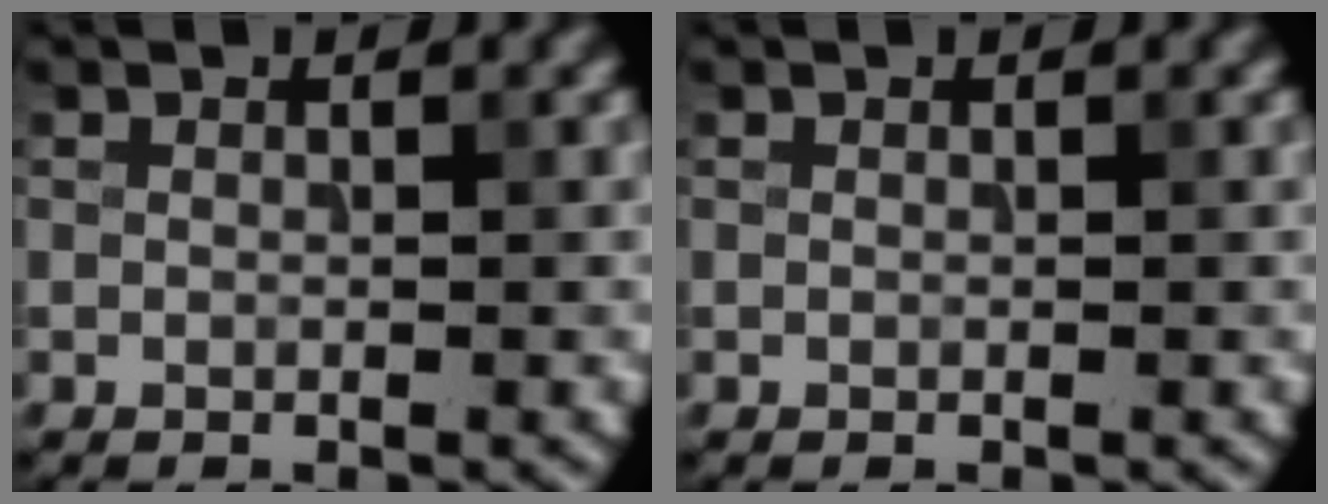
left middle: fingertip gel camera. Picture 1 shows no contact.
{"total": 0.0}